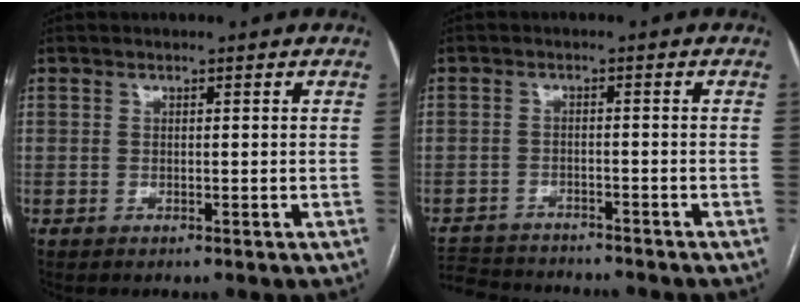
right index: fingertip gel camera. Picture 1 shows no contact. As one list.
[{"total": 9.9, "force": [-9.3, 2.2, 2.4], "torque": [-0.052, 0.003, -0.142]}]